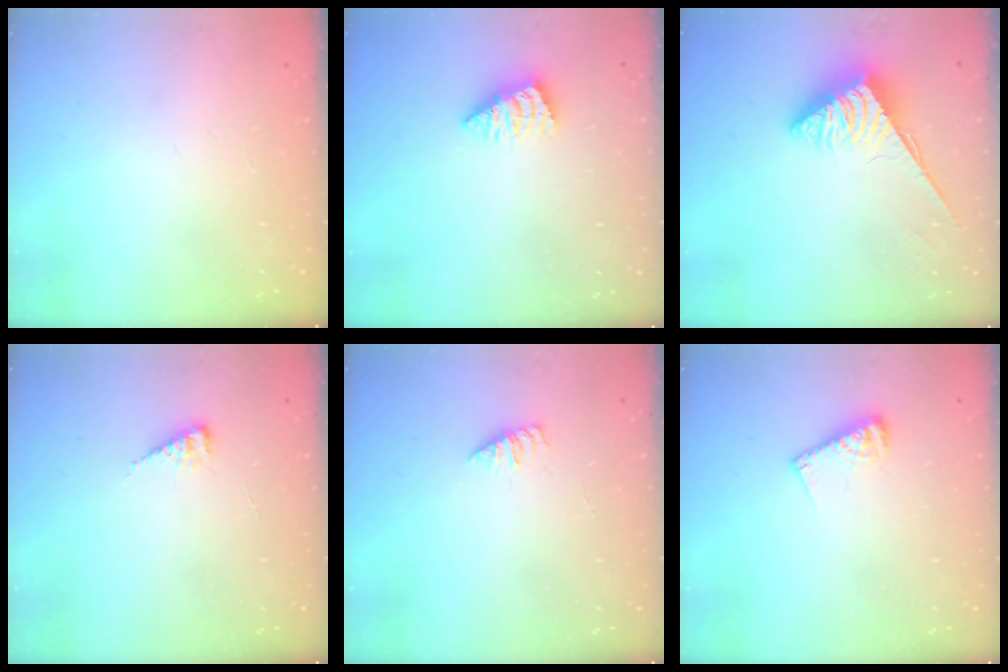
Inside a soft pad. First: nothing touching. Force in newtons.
{"total": 2.3, "press": 2.2, "slide": 0.4}
{"total": 3.8, "press": 3.8, "slide": 0.6}
{"total": 5.2, "press": 5.2, "slide": 0.5}
{"total": 1.4, "press": 1.3, "slide": 0.3}
{"total": 6.5, "press": 6.5, "slide": 0.8}